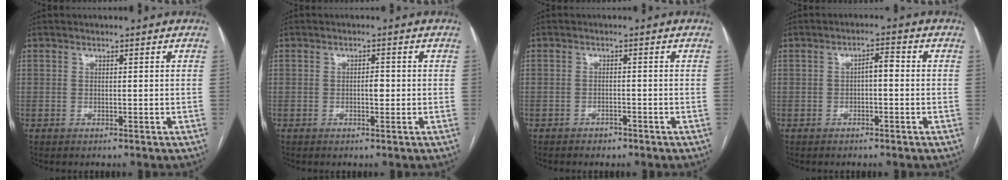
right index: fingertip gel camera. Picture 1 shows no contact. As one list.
[{"total": 1.7, "force": [-0.2, 0.7, 1.5], "torque": [-0.021, 0.002, -0.003]}, {"total": 1.5, "force": [-1.2, 0.8, 0.4], "torque": [-0.008, 0.002, -0.016]}, {"total": 2.6, "force": [-0.2, 0.9, 2.4], "torque": [-0.037, 0.012, -0.004]}]